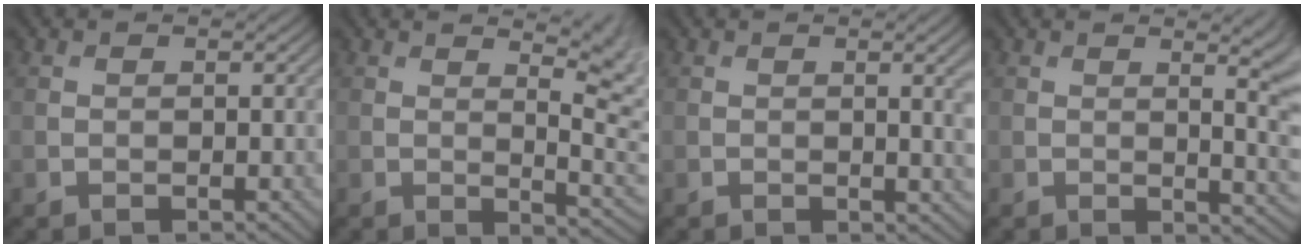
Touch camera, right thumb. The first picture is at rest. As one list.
[{"total": 7.4, "force": [3.0, 2.4, 6.3], "torque": [-0.069, 0.010, 0.041]}, {"total": 2.8, "force": [0.3, 0.5, 2.7], "torque": [-0.039, 0.003, 0.004]}, {"total": 7.8, "force": [1.1, 2.9, 7.1], "torque": [-0.058, 0.009, 0.006]}]